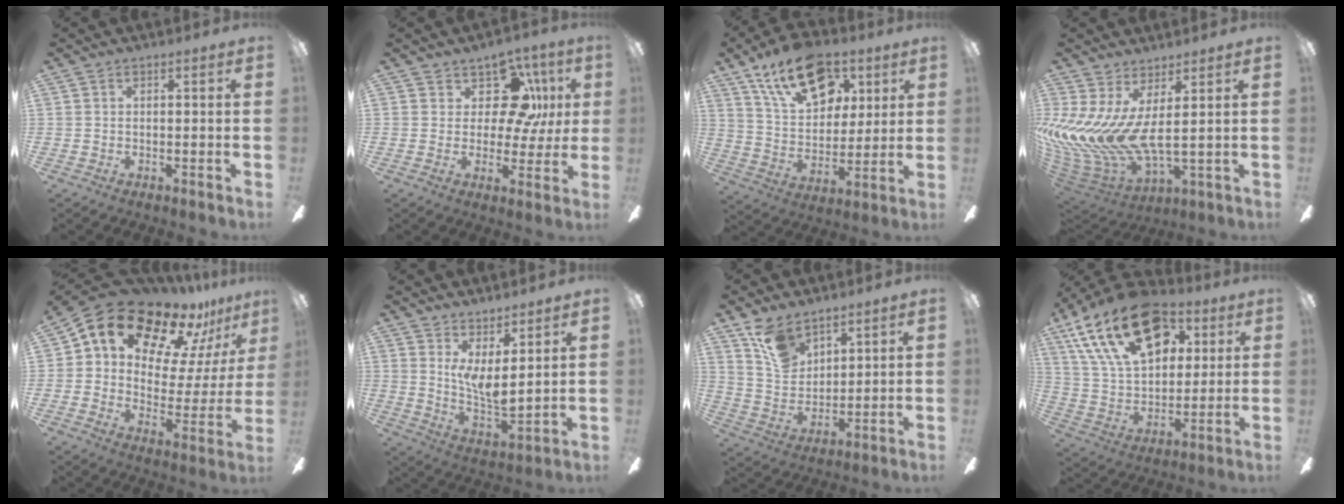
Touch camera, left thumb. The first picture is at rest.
{"total": 12.5, "force": [5.3, 8.0, 8.0], "torque": [-0.124, -0.016, 0.100]}
{"total": 20.1, "force": [11.1, 11.9, 11.7], "torque": [-0.185, -0.042, 0.199]}
{"total": 12.1, "force": [3.0, 5.7, 10.2], "torque": [-0.257, -0.067, 0.052]}
{"total": 18.2, "force": [11.3, 10.8, 9.2], "torque": [-0.163, -0.071, 0.196]}
{"total": 7.4, "force": [4.9, 2.2, 5.2], "torque": [-0.100, -0.045, 0.089]}
{"total": 10.3, "force": [7.7, 5.5, 4.0], "torque": [-0.091, -0.030, 0.151]}
{"total": 24.5, "force": [11.9, 14.7, 15.6], "torque": [-0.275, -0.044, 0.211]}